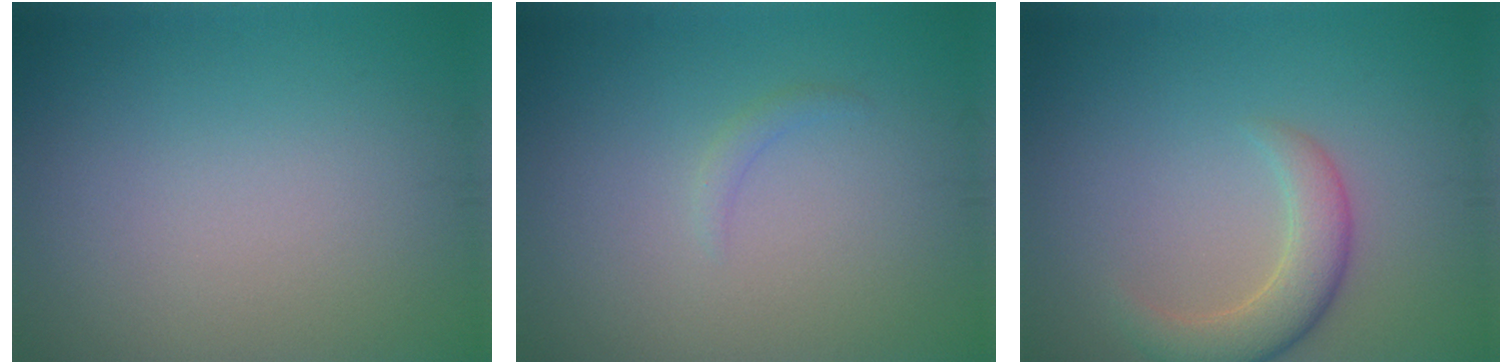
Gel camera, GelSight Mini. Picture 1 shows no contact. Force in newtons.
{"total": 0.8, "press": 0.8, "slide": 0.1}
{"total": 3.6, "press": 3.6, "slide": 0.3}